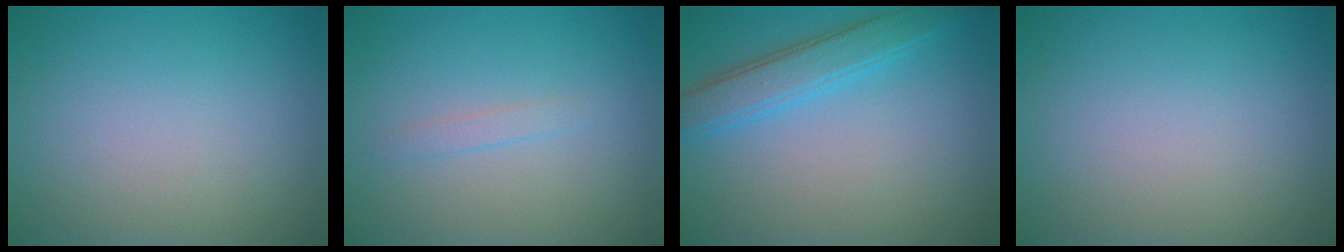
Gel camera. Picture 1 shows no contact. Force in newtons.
{"total": 0.8, "press": 0.8, "slide": 0.0}
{"total": 3.5, "press": 3.5, "slide": 0.2}
{"total": 0.0}